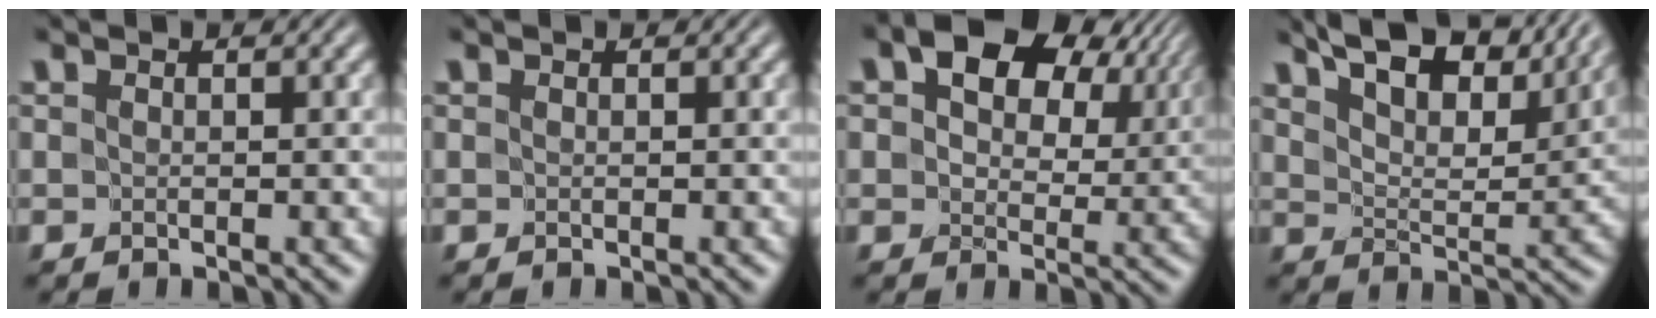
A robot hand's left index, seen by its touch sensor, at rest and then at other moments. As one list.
[{"total": 0.0}, {"total": 9.9, "force": [5.2, 5.8, 6.1], "torque": [-0.093, 0.008, 0.081]}, {"total": 12.2, "force": [9.7, 3.7, 6.3], "torque": [-0.105, 0.019, 0.123]}]